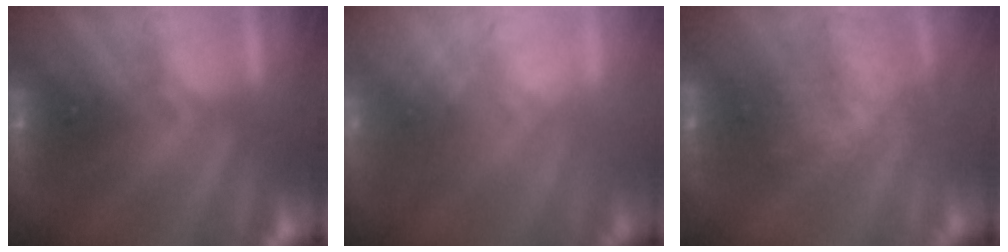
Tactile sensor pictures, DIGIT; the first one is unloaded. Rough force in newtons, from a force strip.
{"total": 5.7}
{"total": 7.0}